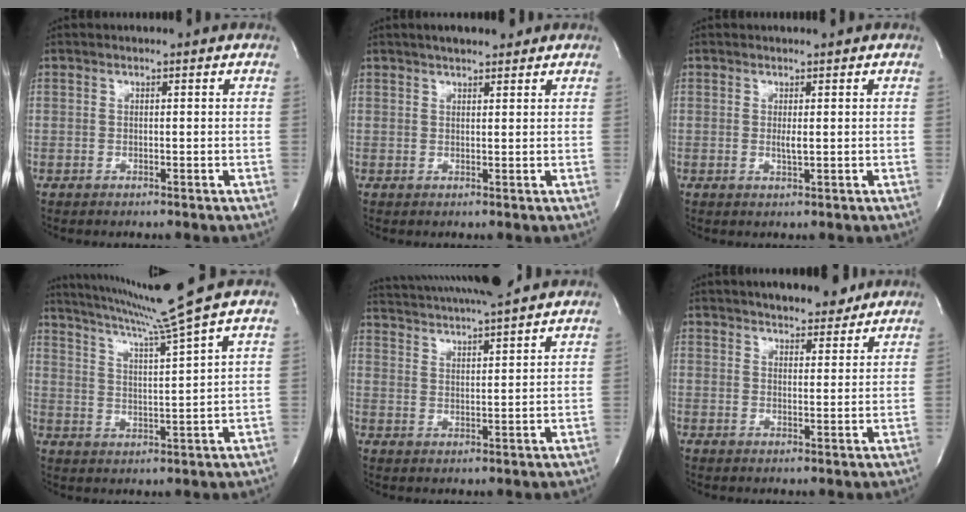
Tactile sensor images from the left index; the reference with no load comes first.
{"total": 4.2, "force": [3.3, 1.1, 2.3], "torque": [-0.037, 0.017, 0.052]}
{"total": 1.5, "force": [0.3, 0.1, 1.4], "torque": [-0.033, -0.002, 0.007]}
{"total": 9.9, "force": [8.0, -3.8, 4.5], "torque": [-0.082, -0.032, 0.141]}
{"total": 14.0, "force": [12.6, 0.1, 6.1], "torque": [-0.124, 0.026, 0.196]}
{"total": 7.7, "force": [6.5, 2.3, 3.4], "torque": [-0.045, 0.005, 0.094]}